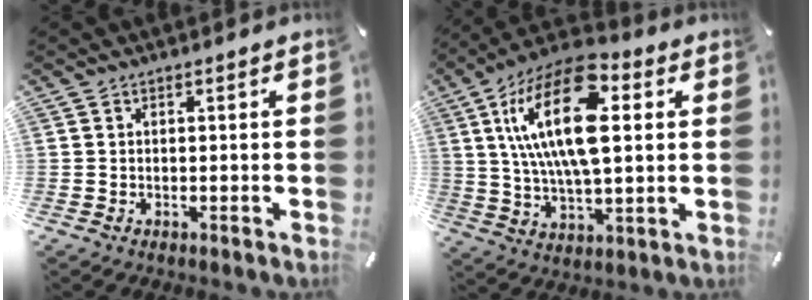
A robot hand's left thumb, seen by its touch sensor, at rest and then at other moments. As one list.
[{"total": 21.6, "force": [6.5, 10.3, 17.8], "torque": [-0.361, -0.011, 0.101]}]